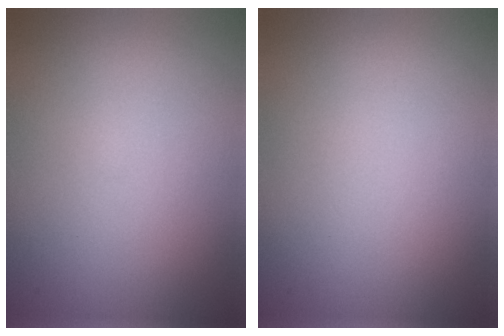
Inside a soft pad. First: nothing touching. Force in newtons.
{"total": 0.0}